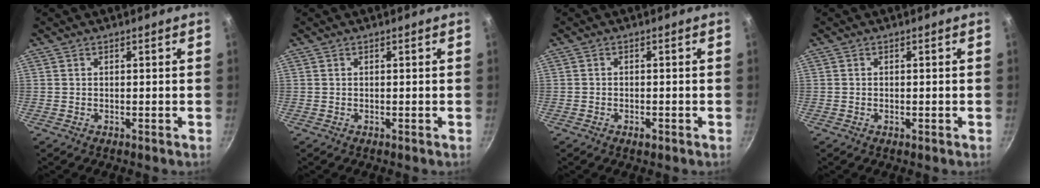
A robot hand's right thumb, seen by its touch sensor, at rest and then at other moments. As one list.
[{"total": 0.0}, {"total": 1.5, "force": [-0.9, 0.8, 0.9], "torque": [-0.017, 0.005, -0.015]}, {"total": 0.7, "force": [-0.2, 0.4, 0.5], "torque": [-0.009, 0.002, -0.004]}]